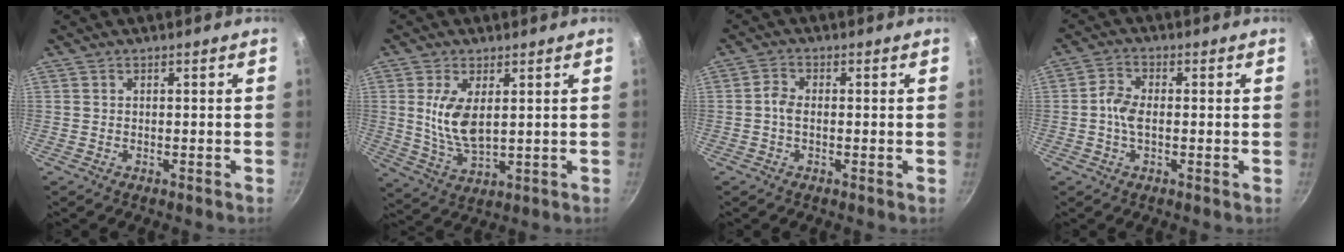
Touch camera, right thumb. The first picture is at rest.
{"total": 8.9, "force": [1.9, 4.2, 7.6], "torque": [-0.142, -0.018, 0.046]}
{"total": 2.6, "force": [-0.3, 1.5, 2.1], "torque": [-0.048, 0.009, -0.014]}
{"total": 4.4, "force": [-0.4, 2.4, 3.6], "torque": [-0.079, 0.012, -0.017]}